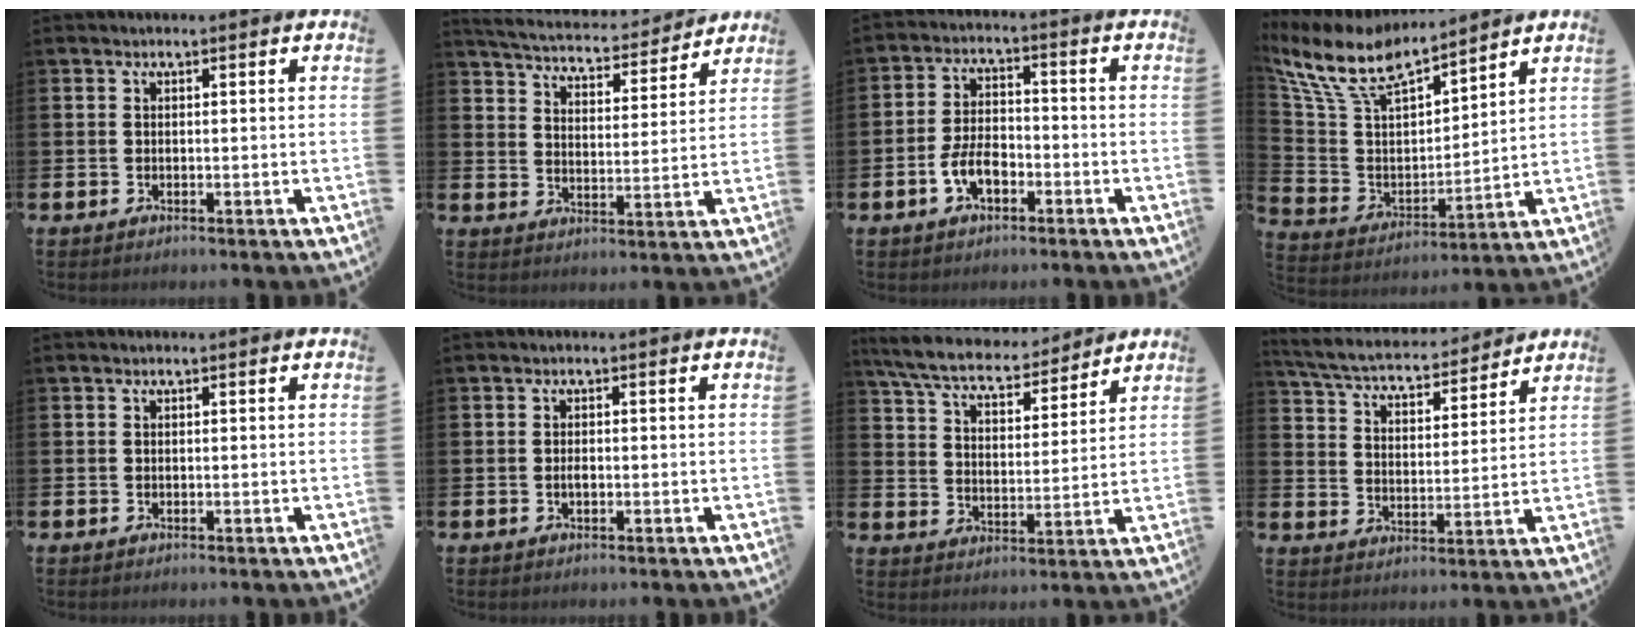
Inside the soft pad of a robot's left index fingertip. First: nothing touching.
{"total": 5.4, "force": [5.2, 0.9, 1.0], "torque": [-0.050, -0.038, 0.088]}
{"total": 5.1, "force": [-2.3, 2.8, 3.6], "torque": [-0.067, 0.009, -0.044]}
{"total": 10.3, "force": [9.1, 3.1, 3.7], "torque": [-0.125, -0.054, 0.159]}
{"total": 0.0}
{"total": 1.0, "force": [-0.2, 0.5, 0.8], "torque": [-0.016, 0.001, -0.005]}
{"total": 7.4, "force": [6.9, 1.6, 2.2], "torque": [-0.080, -0.041, 0.121]}
{"total": 5.7, "force": [5.4, 1.2, 1.5], "torque": [-0.061, -0.040, 0.089]}